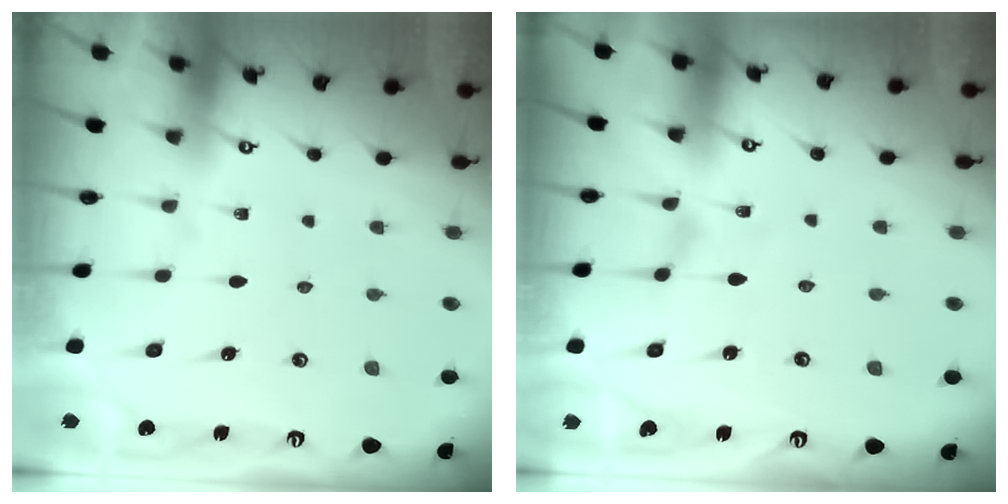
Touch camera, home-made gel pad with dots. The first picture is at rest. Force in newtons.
{"total": 0.0}